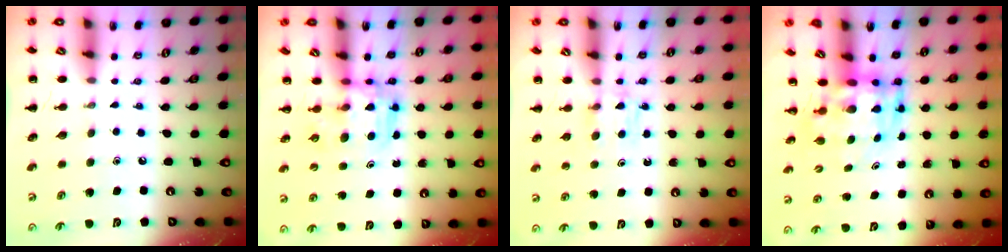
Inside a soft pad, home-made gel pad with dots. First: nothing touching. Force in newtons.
{"total": 3.4, "press": 3.3, "slide": 0.6}
{"total": 4.0, "press": 3.7, "slide": 1.4}
{"total": 4.5, "press": 4.3, "slide": 1.3}